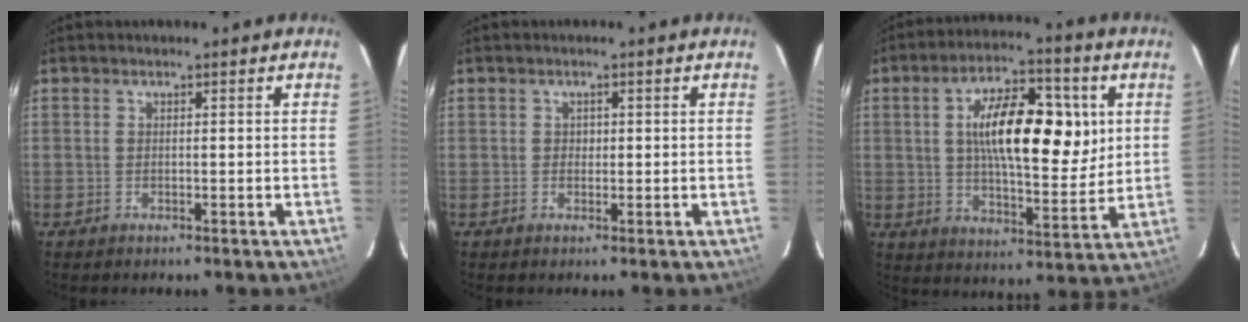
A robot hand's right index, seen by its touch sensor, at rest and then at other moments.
{"total": 1.0, "force": [0.0, 1.0, 0.1], "torque": [0.003, 0.002, 0.000]}
{"total": 17.3, "force": [4.0, 7.1, 15.2], "torque": [-0.248, 0.014, 0.061]}